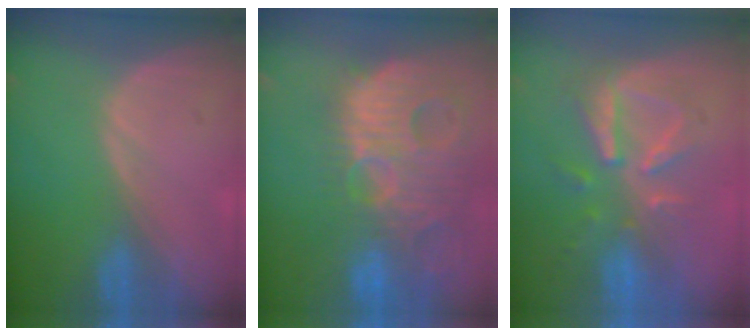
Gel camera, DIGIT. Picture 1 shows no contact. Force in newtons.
{"total": 14.6, "press": 12.7, "slide": 7.3}
{"total": 8.0, "press": 7.7, "slide": 2.4}